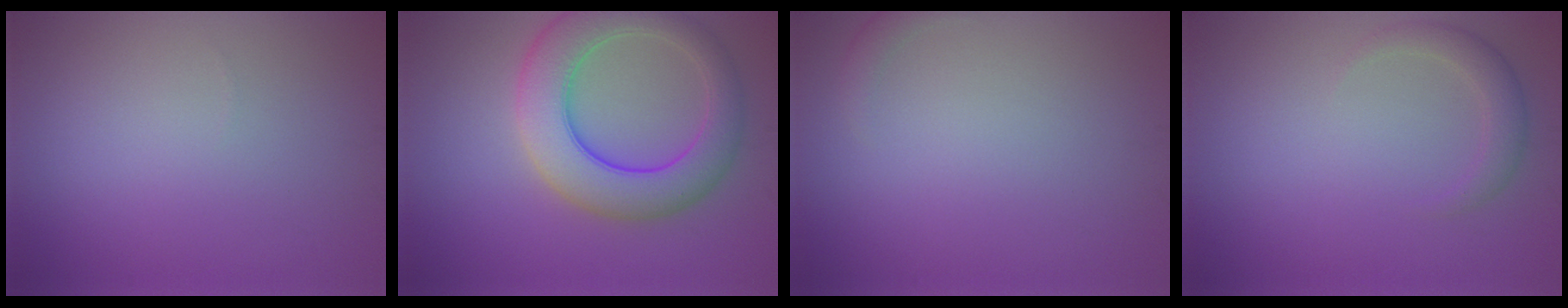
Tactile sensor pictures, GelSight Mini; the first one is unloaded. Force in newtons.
{"total": 8.0, "press": 8.0, "slide": 0.4}
{"total": 1.0, "press": 1.0, "slide": 0.2}
{"total": 2.0, "press": 2.0, "slide": 0.2}